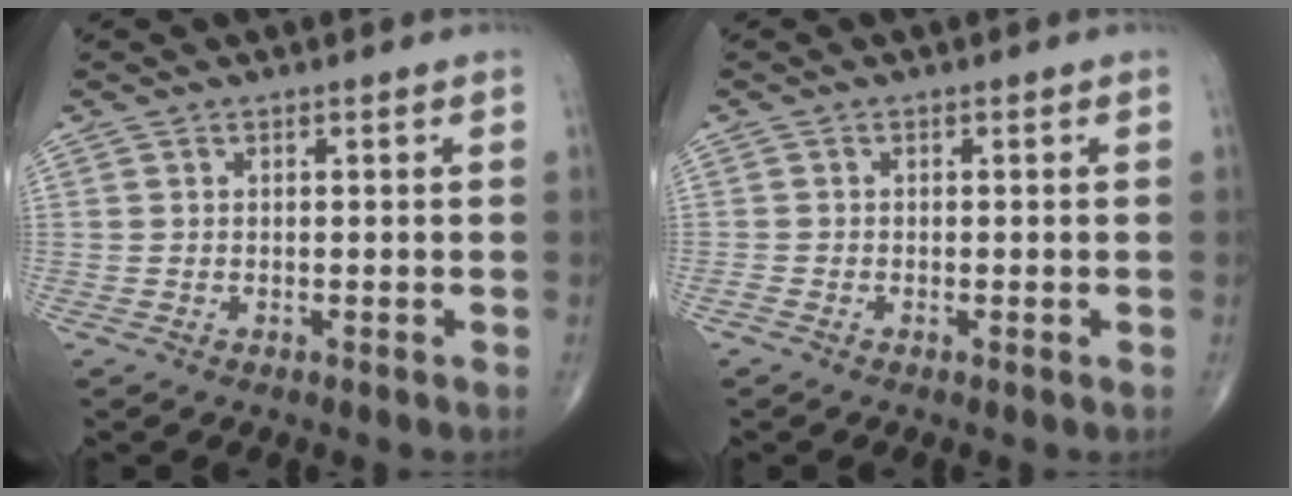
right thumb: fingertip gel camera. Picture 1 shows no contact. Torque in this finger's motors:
{"motor_torque": [0.23, 0.37, -0.11, -0.15, 0.05]}